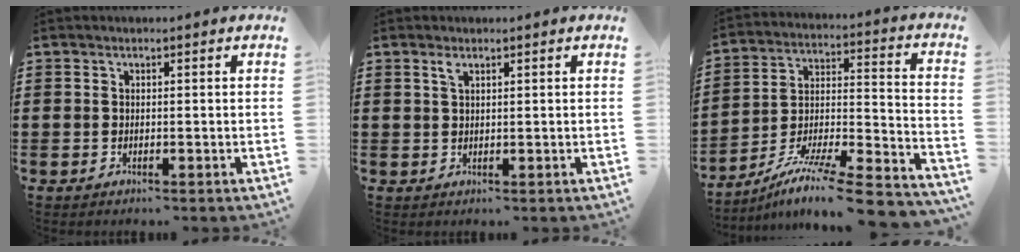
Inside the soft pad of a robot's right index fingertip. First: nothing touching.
{"total": 1.4, "force": [0.8, 0.4, 1.0], "torque": [-0.023, 0.002, 0.014]}
{"total": 9.7, "force": [-7.5, 0.7, 6.0], "torque": [-0.105, -0.003, -0.152]}